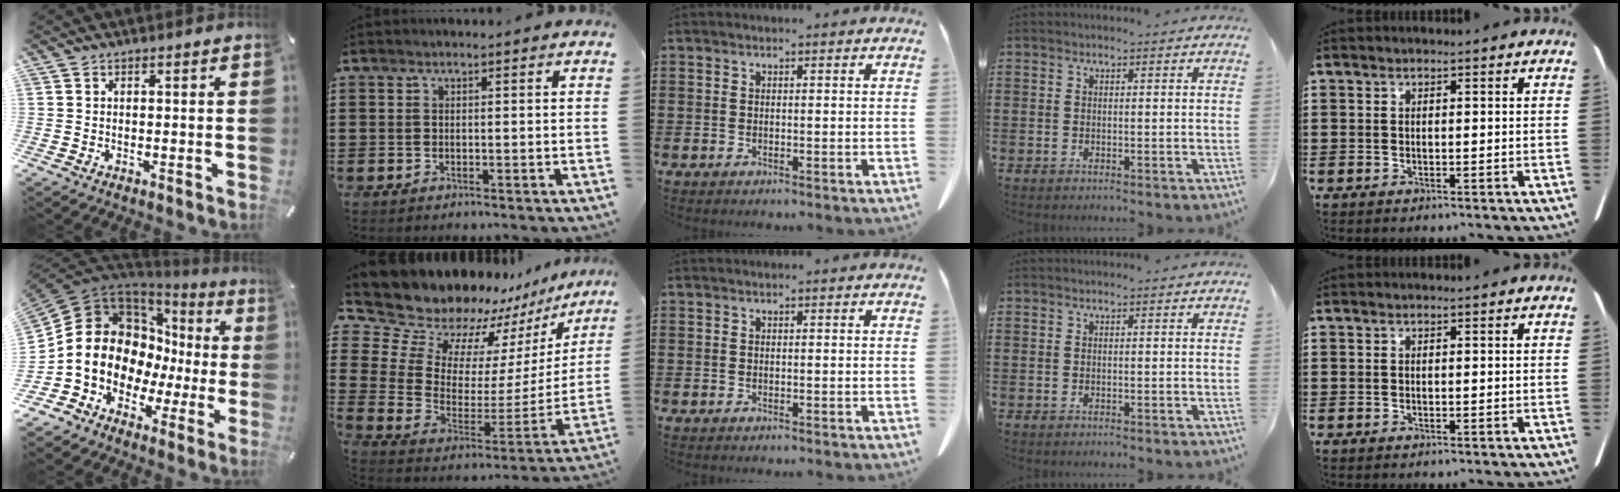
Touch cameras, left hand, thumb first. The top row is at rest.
{"thumb": {"total": 14.2, "force": [0.3, 12.6, 6.7], "torque": [-0.140, -0.032, 0.009]}, "index": {"total": 11.7, "force": [10.8, 4.3, 1.6], "torque": [-0.099, -0.089, 0.191]}}